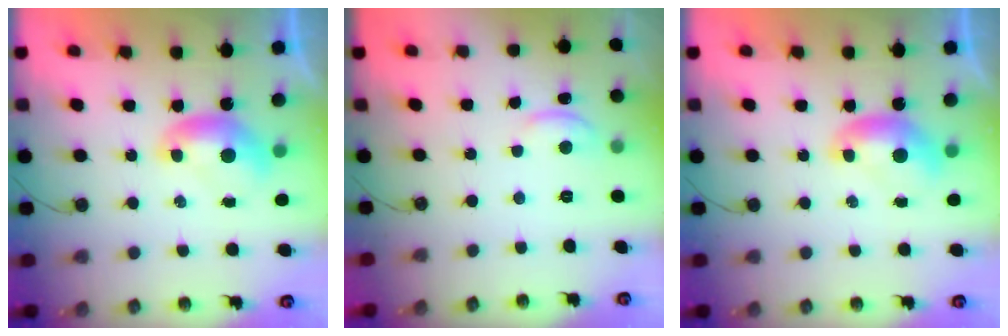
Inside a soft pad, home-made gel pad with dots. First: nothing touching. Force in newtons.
{"total": 0.0}
{"total": 0.0}